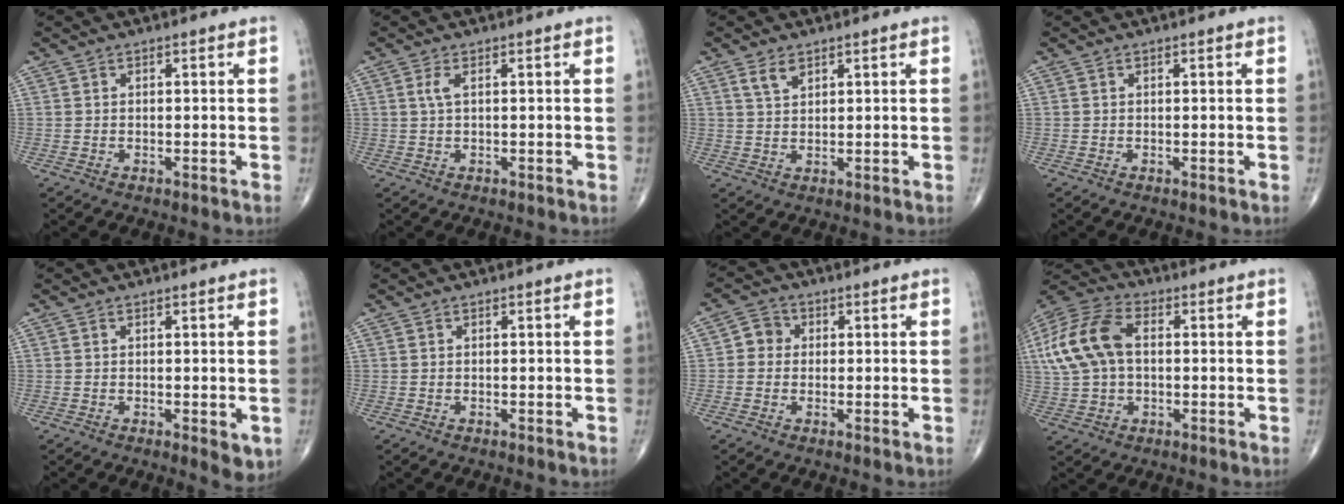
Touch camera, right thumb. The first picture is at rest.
{"total": 2.3, "force": [0.6, 0.7, 2.0], "torque": [-0.056, 0.007, 0.017]}
{"total": 3.1, "force": [2.0, 1.6, 1.8], "torque": [-0.031, -0.008, 0.043]}
{"total": 0.0}
{"total": 3.5, "force": [-0.5, 1.3, 3.2], "torque": [-0.036, -0.009, -0.004]}
{"total": 0.0}
{"total": 3.8, "force": [0.2, 3.5, 1.4], "torque": [-0.006, 0.009, -0.007]}
{"total": 15.3, "force": [1.8, 9.6, 11.8], "torque": [-0.254, 0.027, 0.029]}